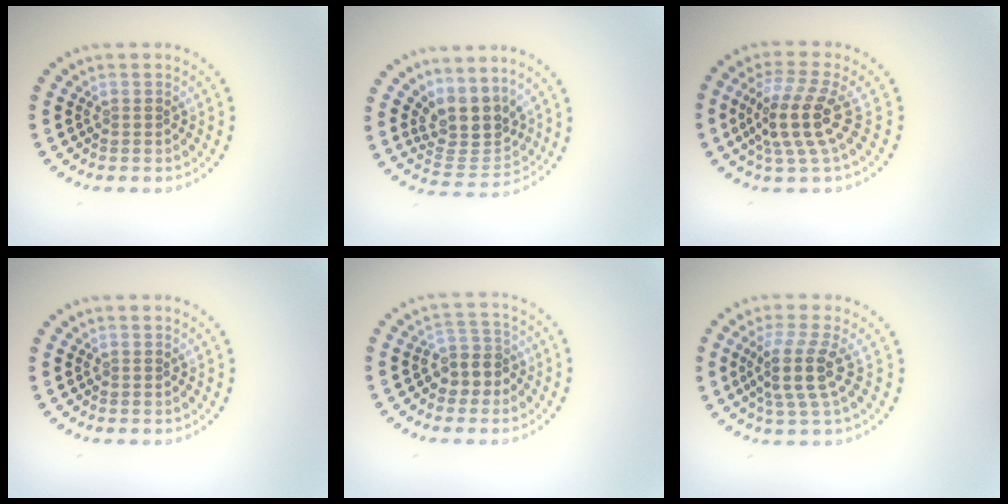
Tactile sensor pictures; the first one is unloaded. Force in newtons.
{"total": 4.0, "press": 3.1, "slide": 2.5}
{"total": 4.6, "press": 3.8, "slide": 2.5}
{"total": 0.0}
{"total": 2.8, "press": 2.5, "slide": 1.3}
{"total": 3.8, "press": 2.9, "slide": 2.4}